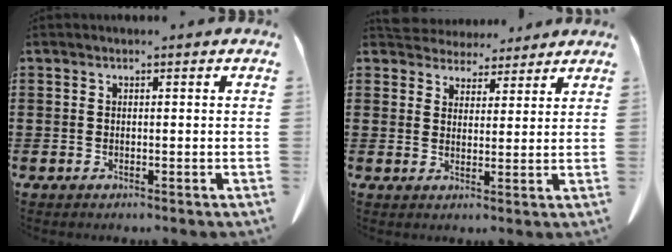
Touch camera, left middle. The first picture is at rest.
{"total": 4.0, "force": [3.8, 1.3, -0.2], "torque": [-0.014, -0.012, 0.073]}